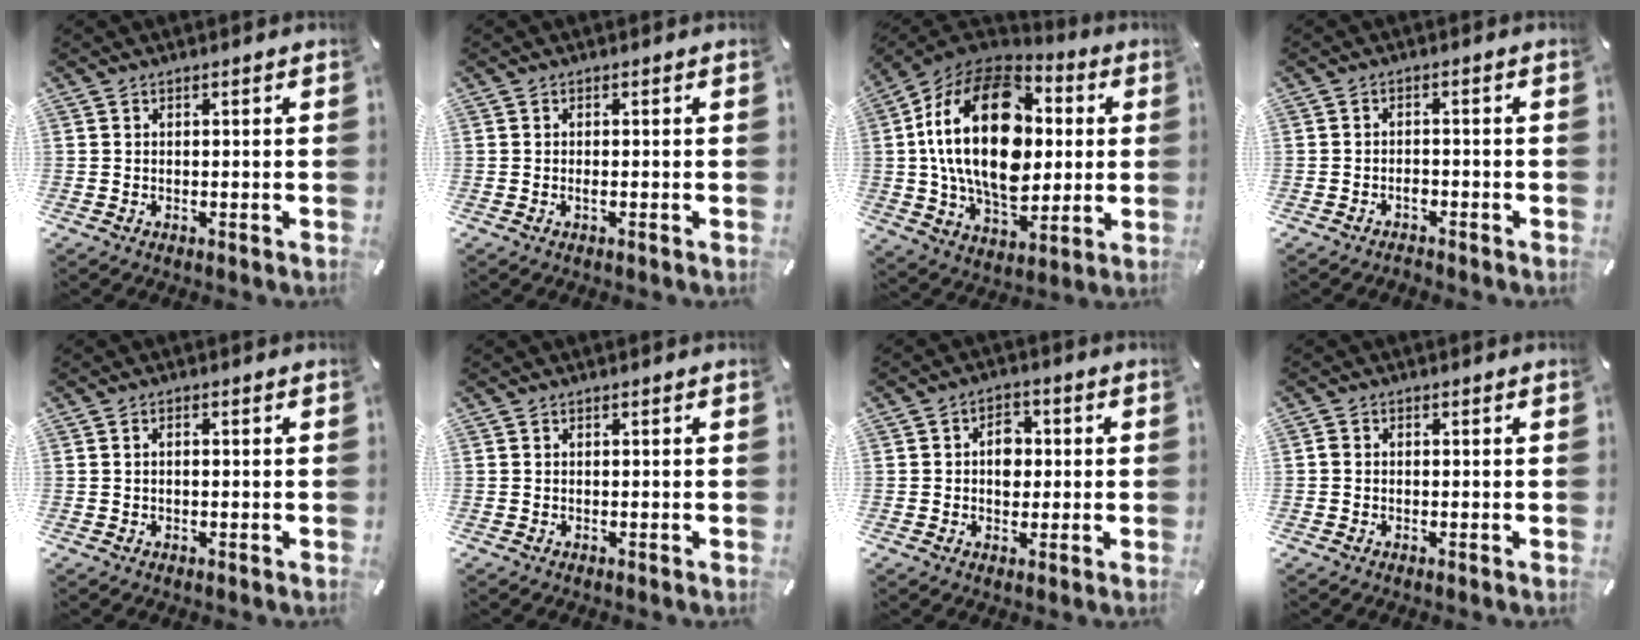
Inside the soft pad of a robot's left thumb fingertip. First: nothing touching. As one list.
[{"total": 0.8, "force": [-0.3, 0.0, 0.8], "torque": [-0.015, -0.007, -0.003]}, {"total": 27.3, "force": [2.8, 17.8, 20.6], "torque": [-0.396, 0.009, 0.047]}, {"total": 2.2, "force": [-1.5, 1.2, 1.0], "torque": [-0.022, 0.007, -0.031]}, {"total": 1.0, "force": [-0.1, 0.5, 0.8], "torque": [-0.016, 0.002, -0.002]}, {"total": 0.0}, {"total": 5.8, "force": [0.1, 4.4, 3.7], "torque": [-0.042, -0.001, -0.005]}, {"total": 1.0, "force": [-0.3, 0.8, 0.5], "torque": [-0.007, 0.004, -0.006]}]